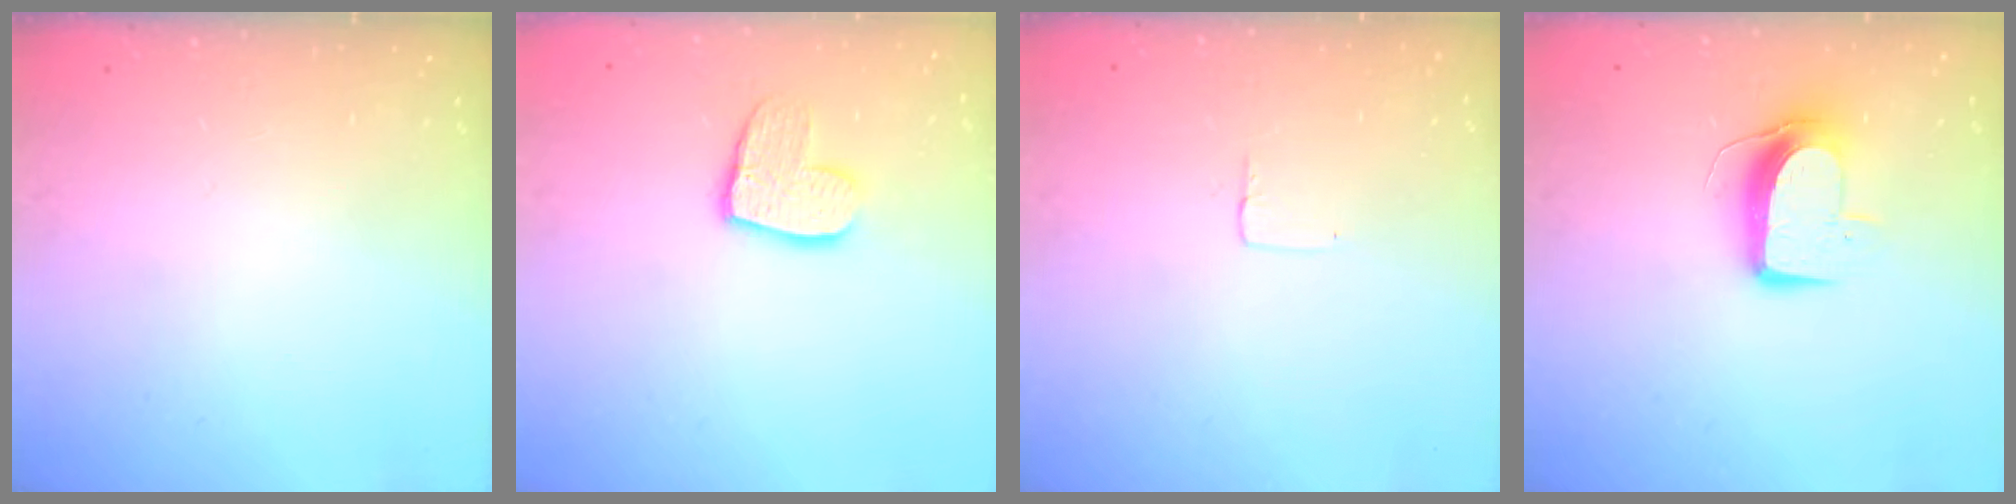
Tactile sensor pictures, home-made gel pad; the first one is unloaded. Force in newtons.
{"total": 10.8, "press": 10.7, "slide": 0.7}
{"total": 2.5, "press": 2.5, "slide": 0.1}
{"total": 9.6, "press": 9.6, "slide": 0.7}